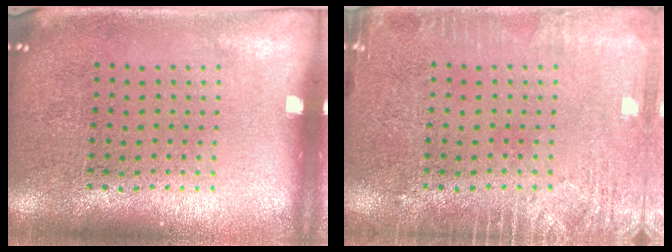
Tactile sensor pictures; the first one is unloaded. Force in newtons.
{"total": 2.7, "press": 2.7, "slide": 0.4}